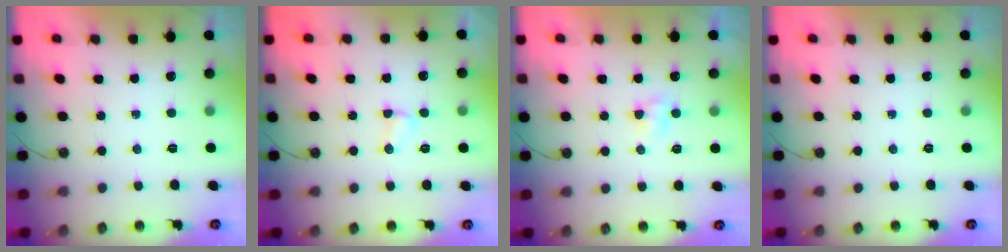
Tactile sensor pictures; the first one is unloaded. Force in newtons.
{"total": 2.6, "press": 2.6, "slide": 0.4}
{"total": 4.1, "press": 4.1, "slide": 0.6}
{"total": 0.0}